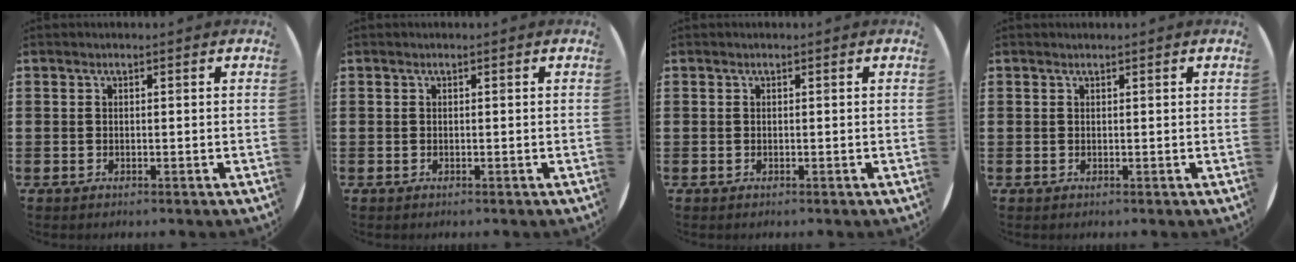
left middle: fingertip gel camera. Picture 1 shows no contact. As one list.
[{"total": 0.0}, {"total": 0.0}, {"total": 0.0}]